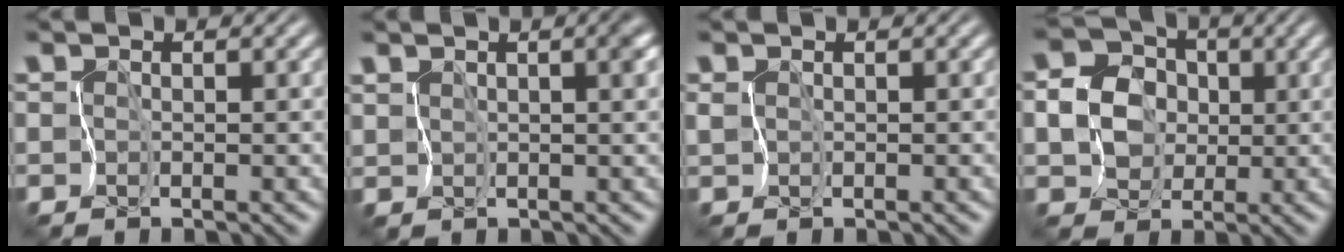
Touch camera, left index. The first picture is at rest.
{"total": 2.8, "force": [0.9, 1.0, 2.4], "torque": [-0.031, 0.003, 0.018]}
{"total": 0.7, "force": [0.1, 0.6, 0.4], "torque": [-0.010, -0.003, 0.003]}
{"total": 4.4, "force": [0.2, 3.8, 2.1], "torque": [-0.037, 0.014, -0.011]}